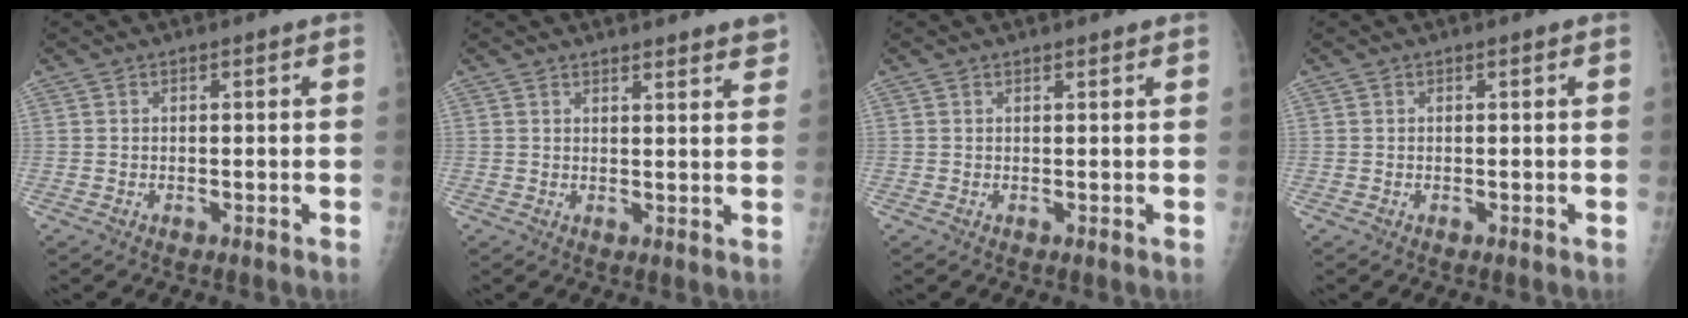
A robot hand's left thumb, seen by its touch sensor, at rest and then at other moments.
{"total": 5.4, "force": [4.8, 0.9, 2.2], "torque": [-0.011, -0.021, 0.050]}
{"total": 0.8, "force": [0.8, 0.1, 0.3], "torque": [-0.002, -0.001, 0.012]}
{"total": 0.0}